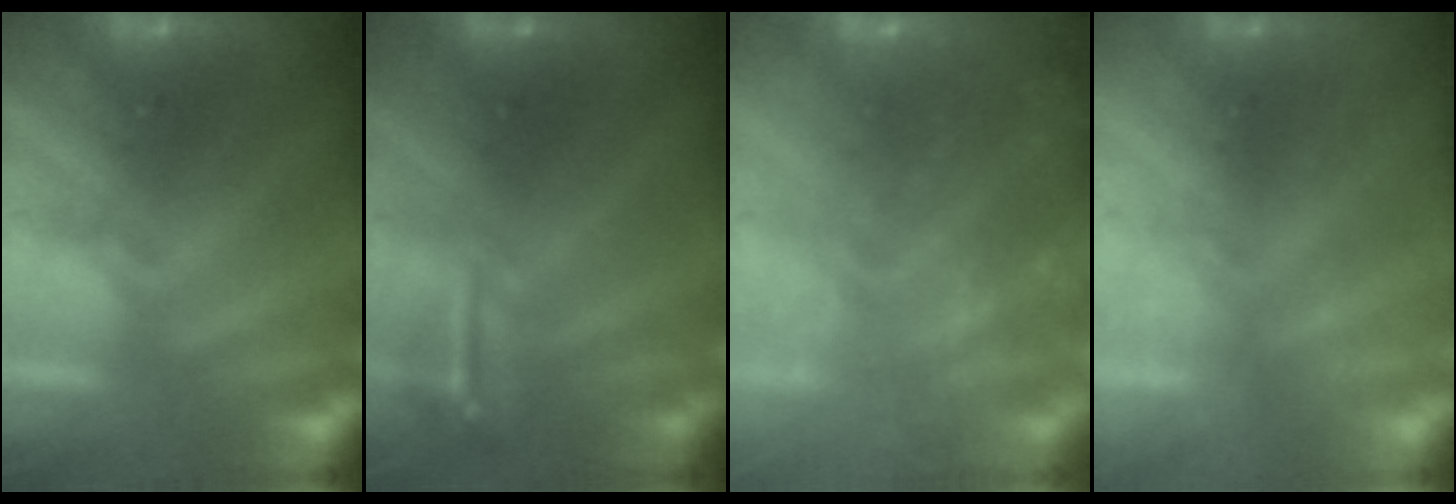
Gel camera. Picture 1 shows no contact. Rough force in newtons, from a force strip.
{"total": 4.5}
{"total": 8.3}
{"total": 2.2}